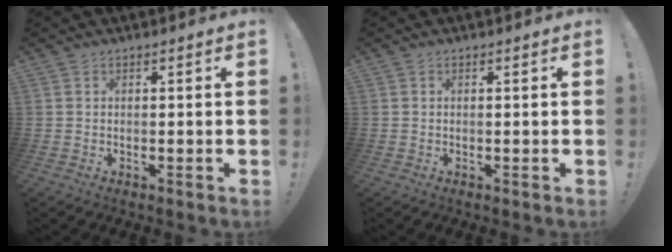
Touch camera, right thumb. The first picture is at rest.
{"total": 0.0}